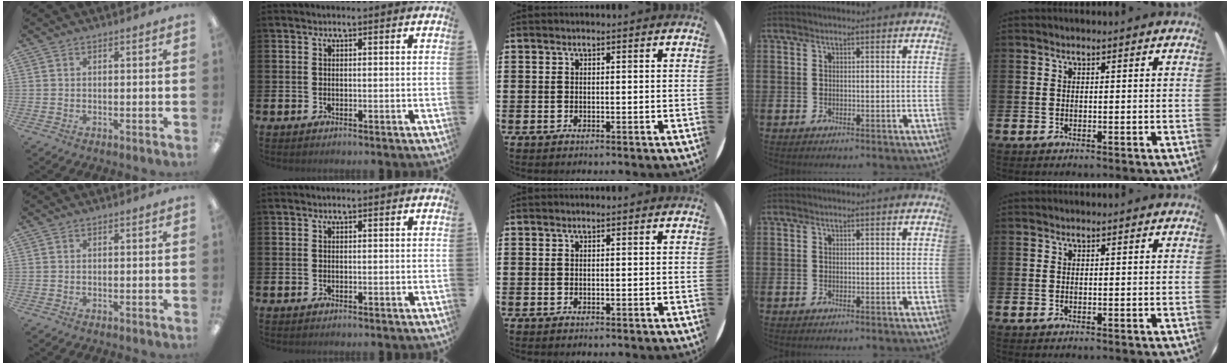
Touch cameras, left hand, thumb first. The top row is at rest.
{}